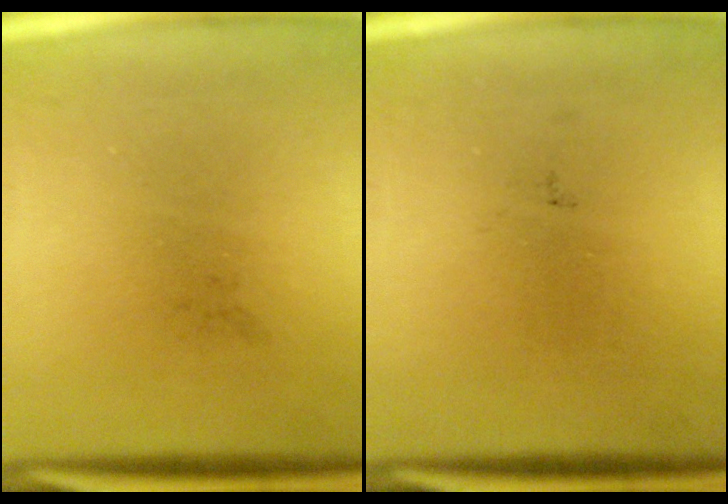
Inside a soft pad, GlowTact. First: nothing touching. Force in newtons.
{"total": 0.0}